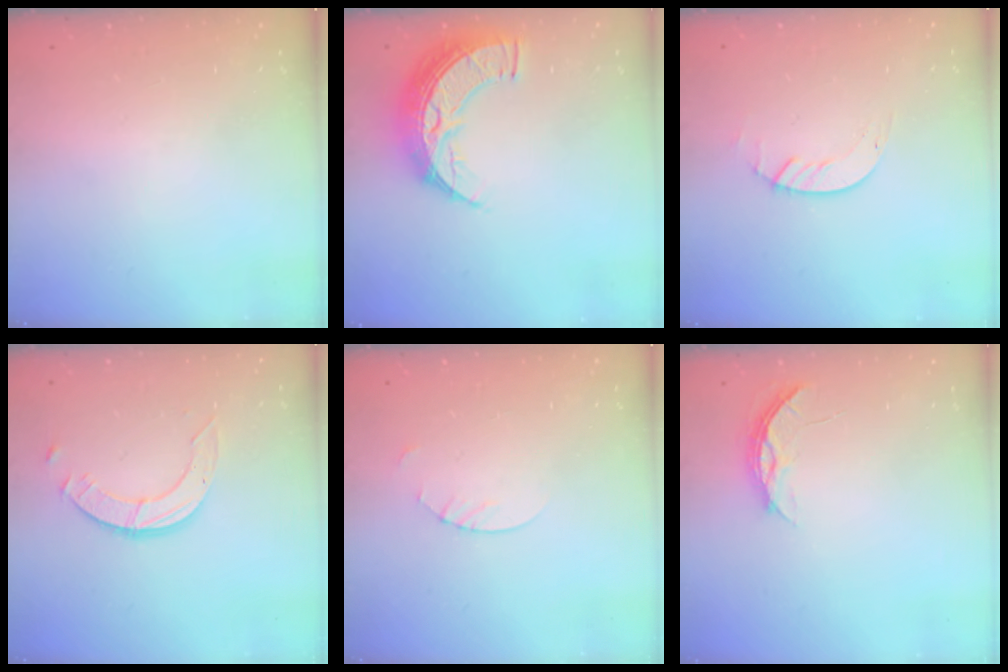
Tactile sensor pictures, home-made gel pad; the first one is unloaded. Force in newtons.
{"total": 12.2, "press": 12.2, "slide": 0.9}
{"total": 1.4, "press": 1.4, "slide": 0.2}
{"total": 4.2, "press": 4.2, "slide": 0.2}
{"total": 1.9, "press": 1.9, "slide": 0.2}
{"total": 3.9, "press": 3.9, "slide": 0.4}